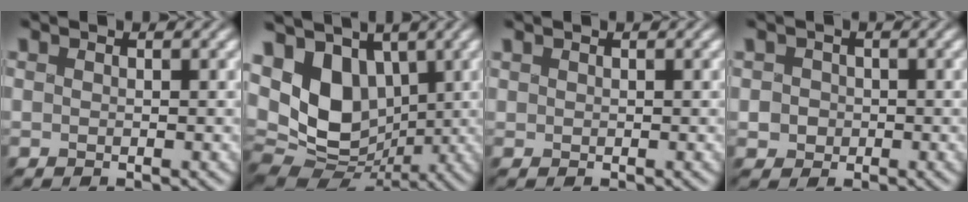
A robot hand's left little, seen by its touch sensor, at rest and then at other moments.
{"total": 9.8, "force": [1.4, 7.0, 6.7], "torque": [-0.148, -0.005, 0.026]}
{"total": 0.0}
{"total": 1.3, "force": [-0.6, 1.2, -0.1], "torque": [-0.012, -0.005, -0.001]}